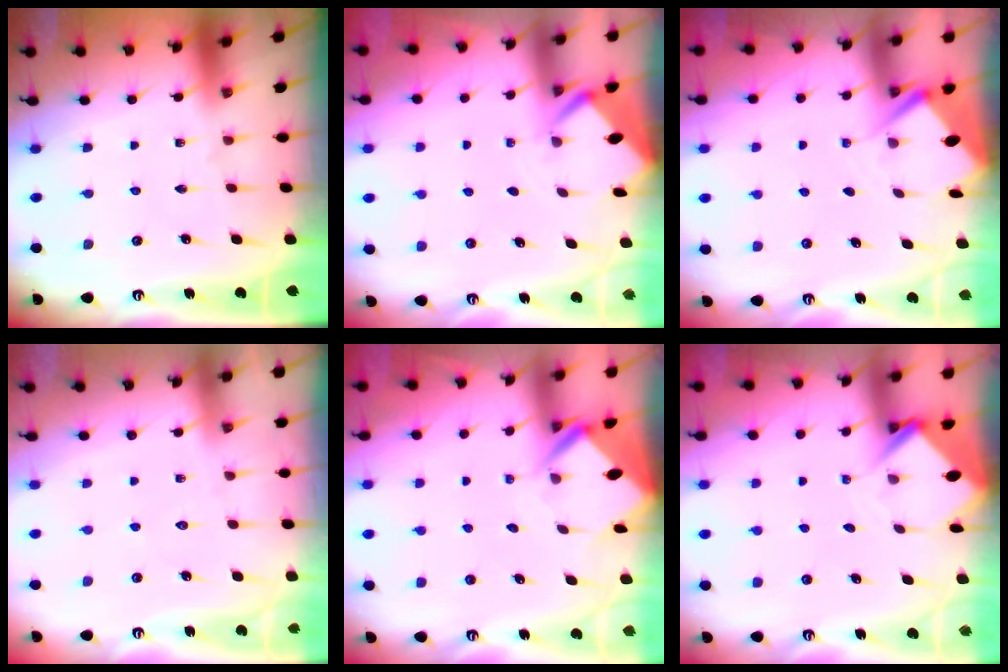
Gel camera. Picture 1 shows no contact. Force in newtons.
{"total": 2.4, "press": 2.4, "slide": 0.1}
{"total": 2.9, "press": 2.8, "slide": 0.4}
{"total": 5.7, "press": 5.7, "slide": 0.7}
{"total": 5.0, "press": 4.9, "slide": 0.3}
{"total": 3.9, "press": 3.9, "slide": 0.1}